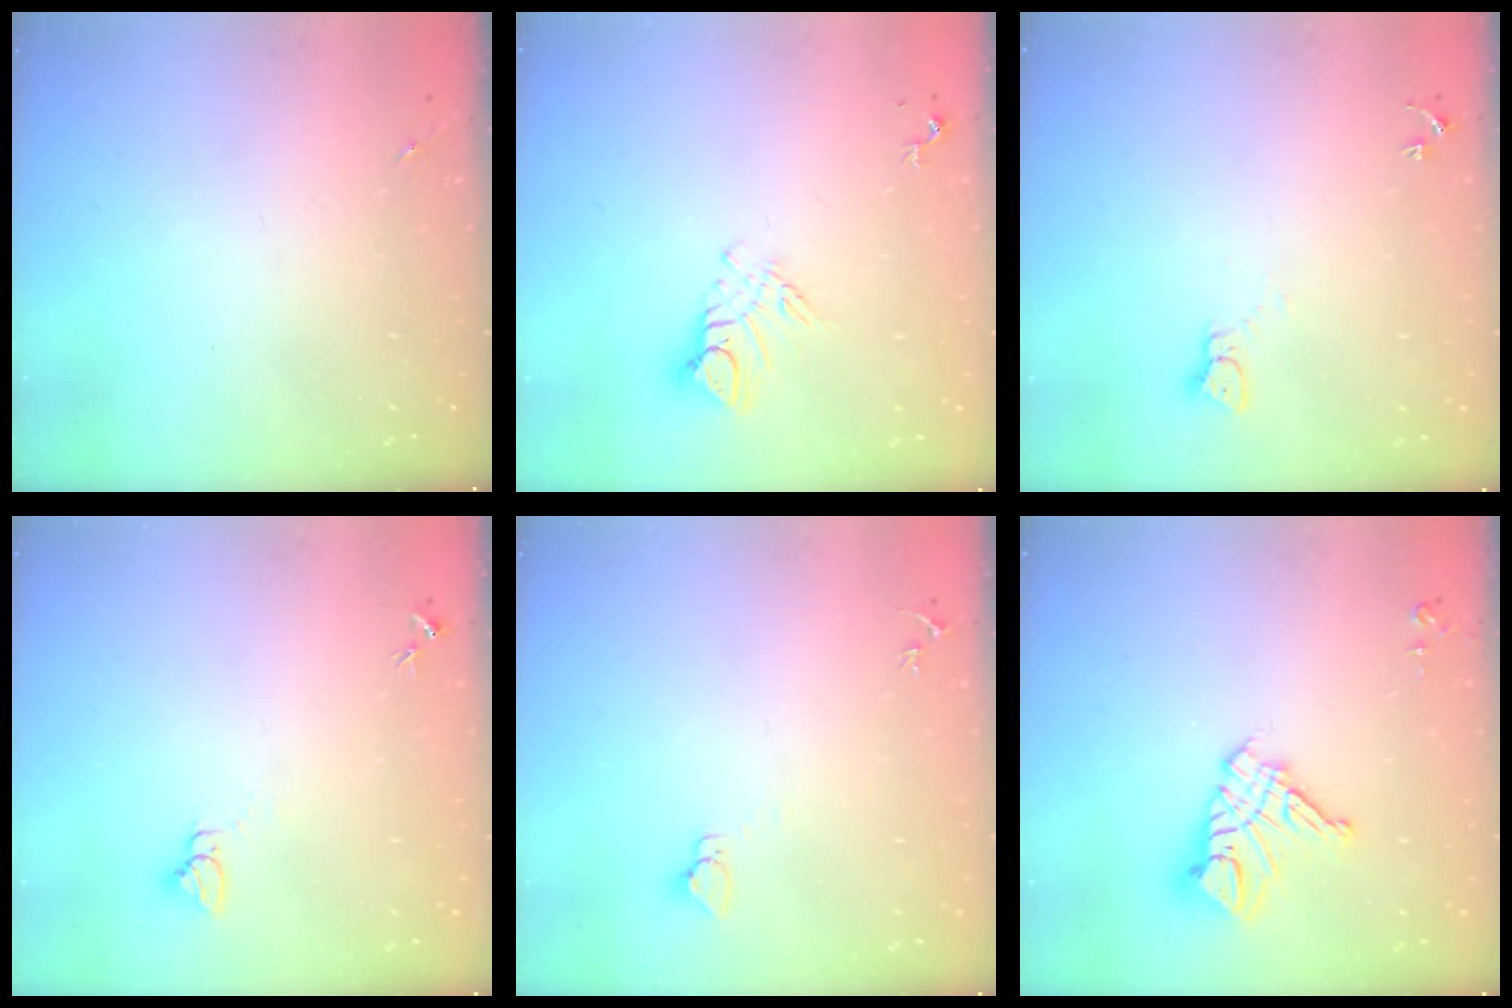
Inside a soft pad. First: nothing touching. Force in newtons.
{"total": 8.7, "press": 8.6, "slide": 0.9}
{"total": 2.3, "press": 2.3, "slide": 0.2}
{"total": 2.7, "press": 2.7, "slide": 0.1}
{"total": 2.9, "press": 2.9, "slide": 0.1}
{"total": 12.6, "press": 12.5, "slide": 1.3}